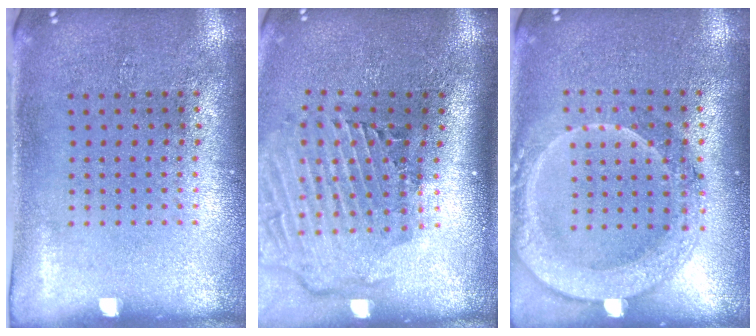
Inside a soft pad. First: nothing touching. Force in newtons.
{"total": 3.0, "press": 2.1, "slide": 2.1}
{"total": 2.0, "press": 1.8, "slide": 0.7}